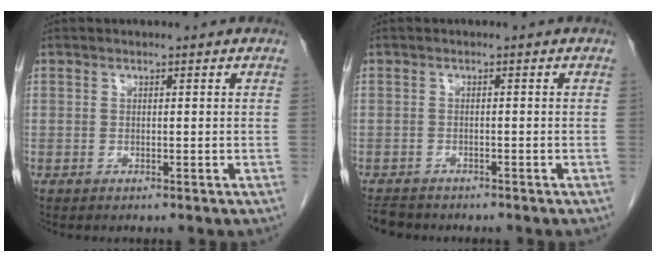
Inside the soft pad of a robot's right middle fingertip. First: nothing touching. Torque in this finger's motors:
{"motor_torque": [0.02, -0.01, -0.03, -0.01]}